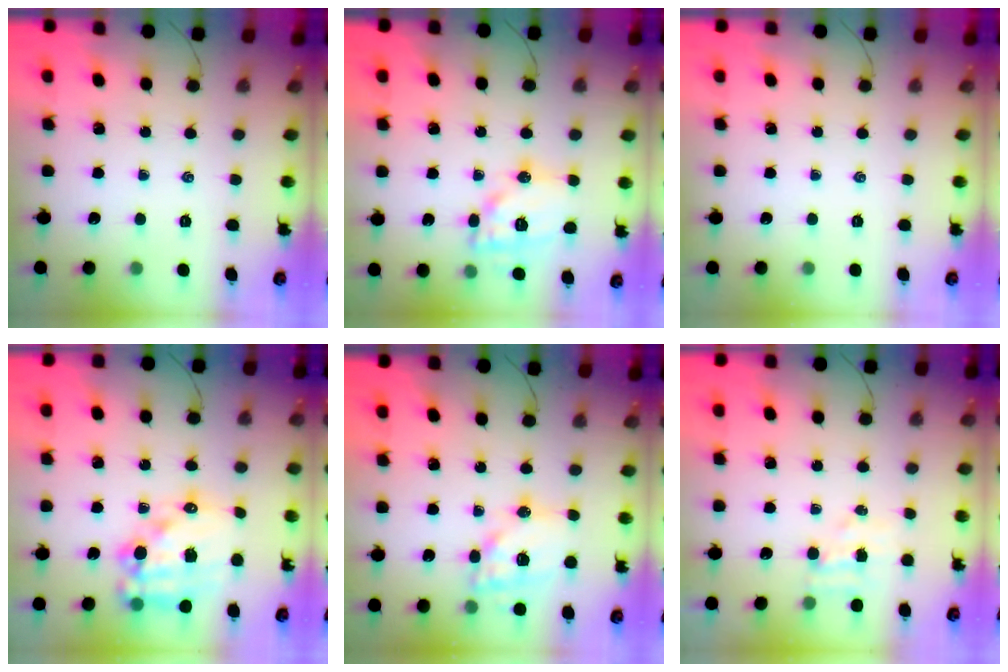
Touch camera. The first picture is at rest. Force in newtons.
{"total": 14.4, "press": 14.4, "slide": 1.1}
{"total": 0.0}
{"total": 16.7, "press": 16.2, "slide": 3.7}
{"total": 16.5, "press": 16.3, "slide": 2.6}
{"total": 3.9, "press": 3.7, "slide": 1.0}